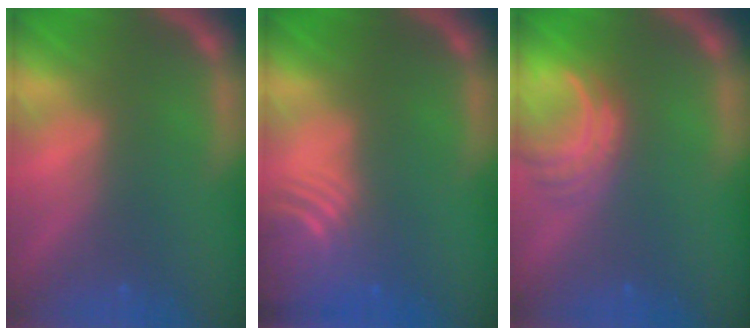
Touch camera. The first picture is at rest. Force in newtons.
{"total": 7.5}
{"total": 4.0}